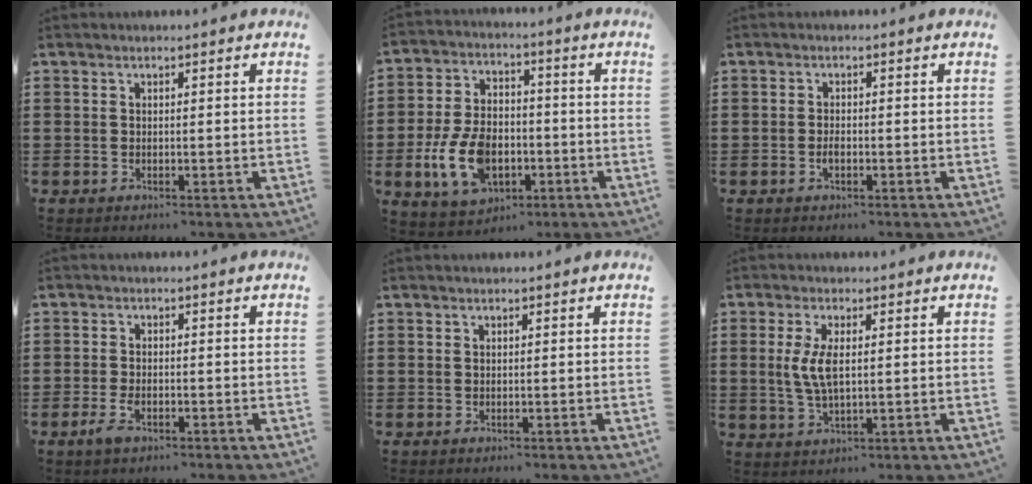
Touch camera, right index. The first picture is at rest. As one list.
[{"total": 10.2, "force": [-2.9, 6.5, 7.2], "torque": [-0.172, 0.002, -0.052]}, {"total": 1.2, "force": [-0.4, 0.5, 1.0], "torque": [-0.021, -0.005, -0.006]}, {"total": 2.8, "force": [-1.4, 1.1, 2.1], "torque": [-0.054, -0.010, -0.028]}, {"total": 0.0}, {"total": 5.4, "force": [0.6, 2.1, 4.9], "torque": [-0.120, -0.002, 0.003]}]